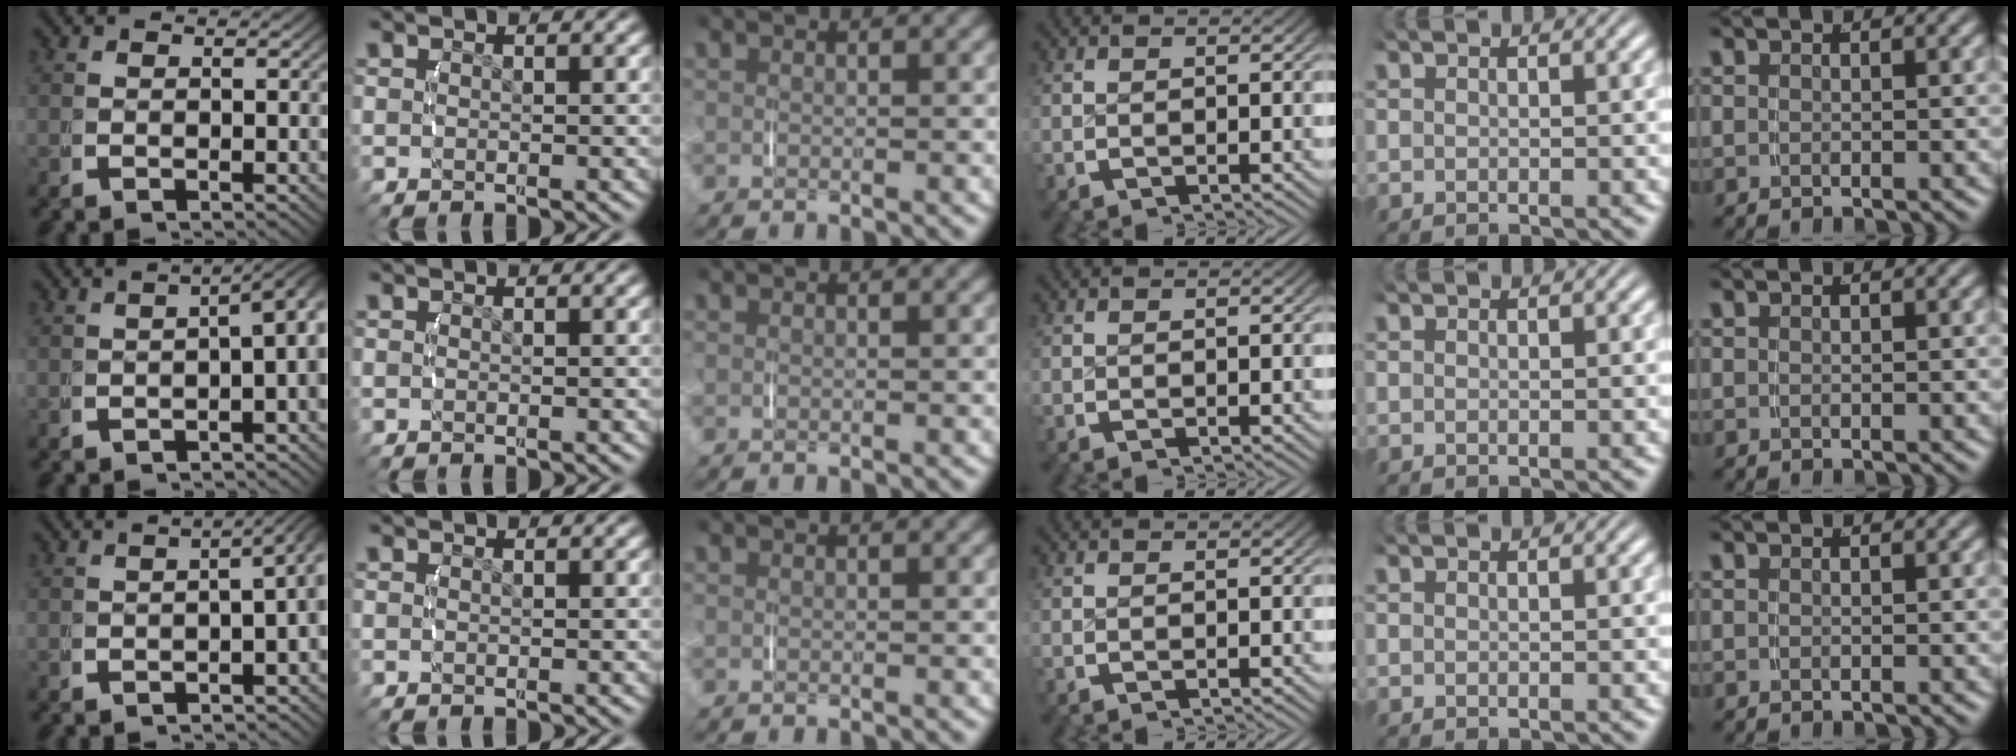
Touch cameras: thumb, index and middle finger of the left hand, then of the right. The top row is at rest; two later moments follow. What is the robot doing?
{"motion": "lift_and_place", "object": "string"}